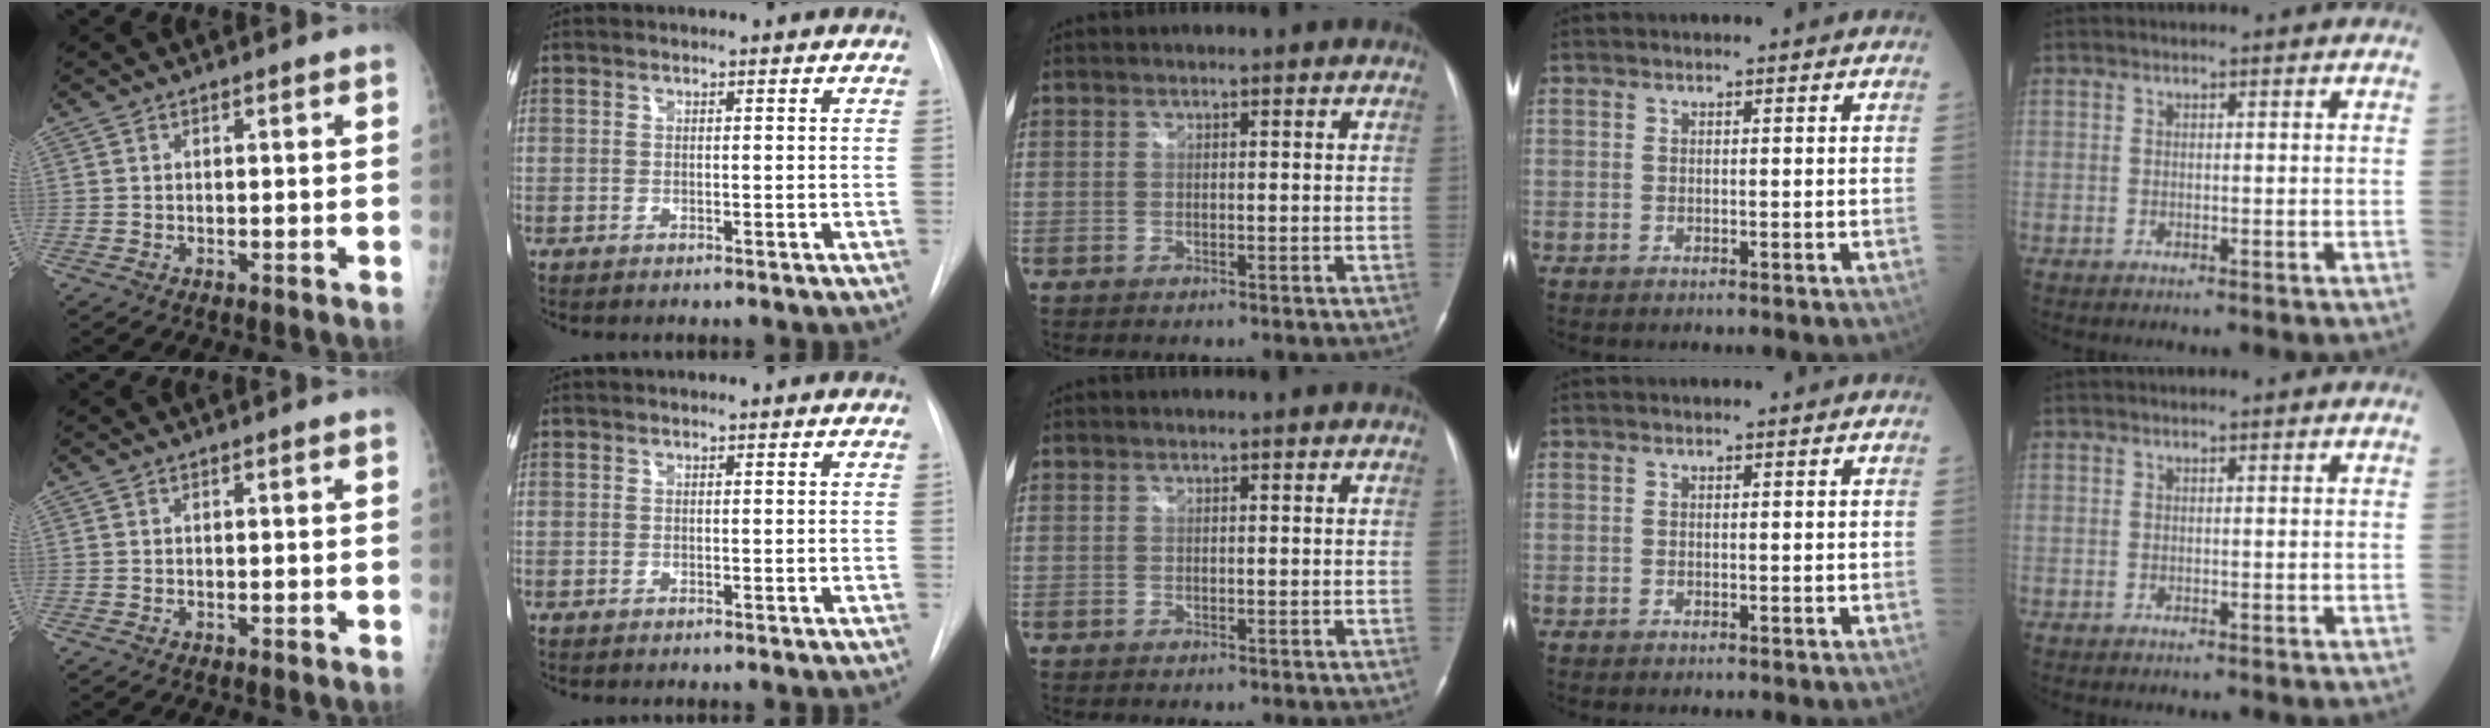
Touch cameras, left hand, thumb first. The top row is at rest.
{}